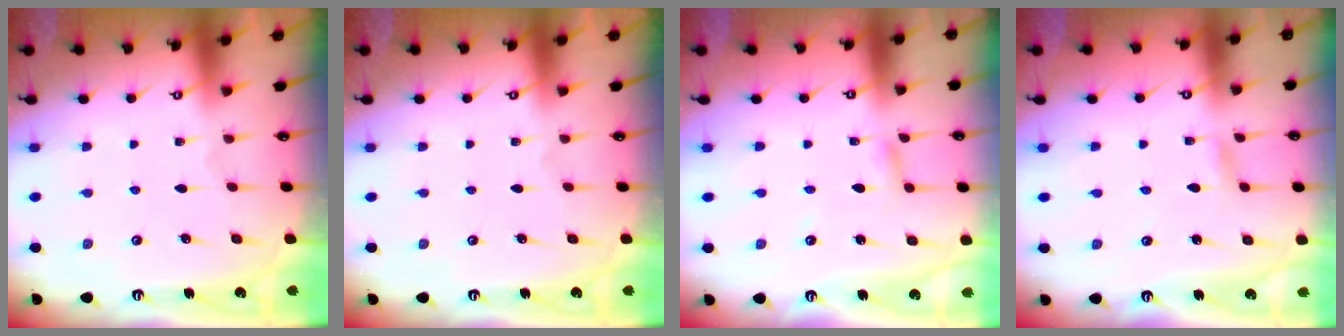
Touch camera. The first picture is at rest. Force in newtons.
{"total": 0.0}
{"total": 2.9, "press": 2.9, "slide": 0.1}
{"total": 1.6, "press": 1.6, "slide": 0.2}